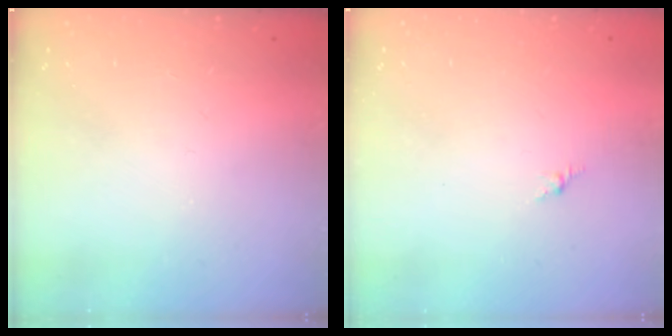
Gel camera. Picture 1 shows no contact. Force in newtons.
{"total": 0.0}